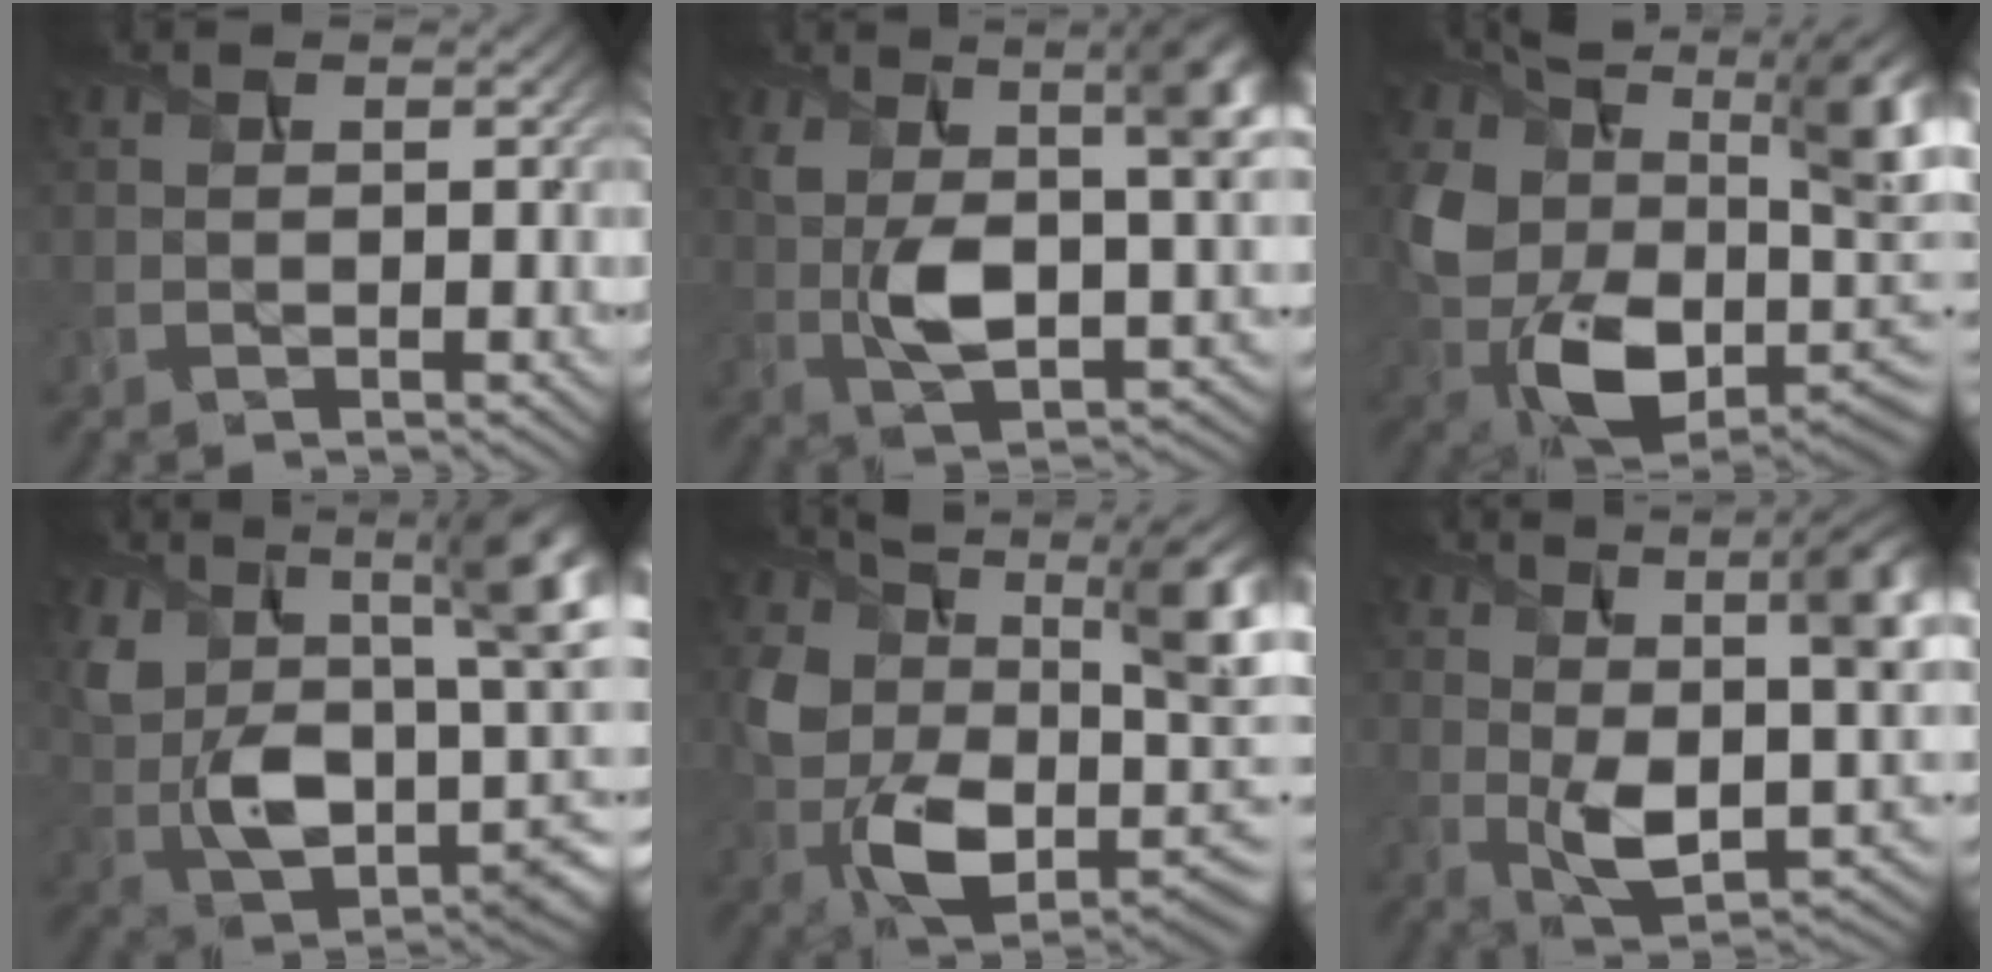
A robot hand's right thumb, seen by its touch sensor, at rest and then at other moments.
{"total": 12.4, "force": [1.7, 6.1, 10.6], "torque": [-0.191, -0.012, 0.032]}
{"total": 17.6, "force": [3.0, 11.3, 13.2], "torque": [-0.261, -0.038, 0.064]}
{"total": 15.7, "force": [2.7, 9.1, 12.5], "torque": [-0.233, -0.022, 0.062]}
{"total": 15.1, "force": [1.4, 9.3, 11.8], "torque": [-0.213, -0.034, 0.025]}
{"total": 13.6, "force": [1.8, 6.8, 11.6], "torque": [-0.190, -0.010, 0.033]}